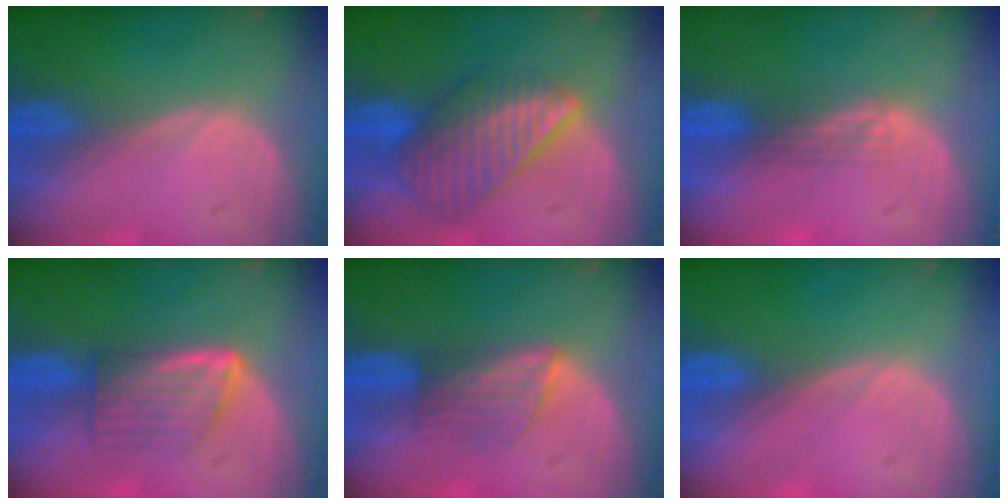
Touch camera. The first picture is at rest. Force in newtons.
{"total": 8.3, "press": 7.5, "slide": 3.6}
{"total": 2.1, "press": 1.6, "slide": 1.3}
{"total": 5.8, "press": 5.4, "slide": 2.2}
{"total": 4.1, "press": 3.8, "slide": 1.3}
{"total": 0.0}